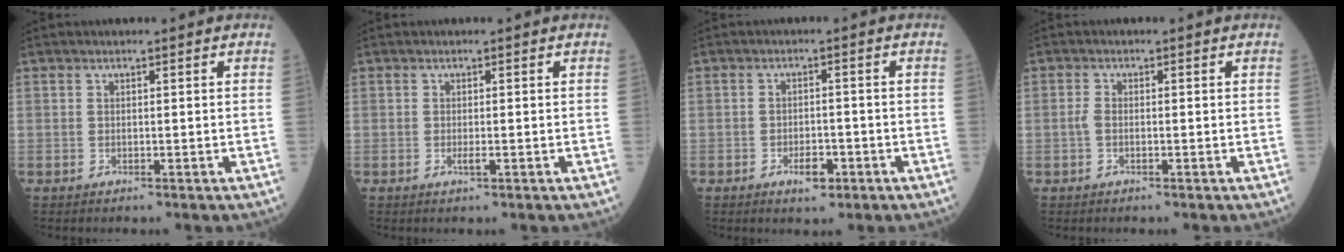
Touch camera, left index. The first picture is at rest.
{"total": 0.8, "force": [-0.3, 0.1, 0.7], "torque": [-0.016, -0.002, -0.003]}
{"total": 3.3, "force": [-1.7, 1.5, 2.4], "torque": [-0.040, 0.003, -0.023]}
{"total": 1.2, "force": [-0.4, 0.5, 1.0], "torque": [-0.025, 0.001, -0.009]}